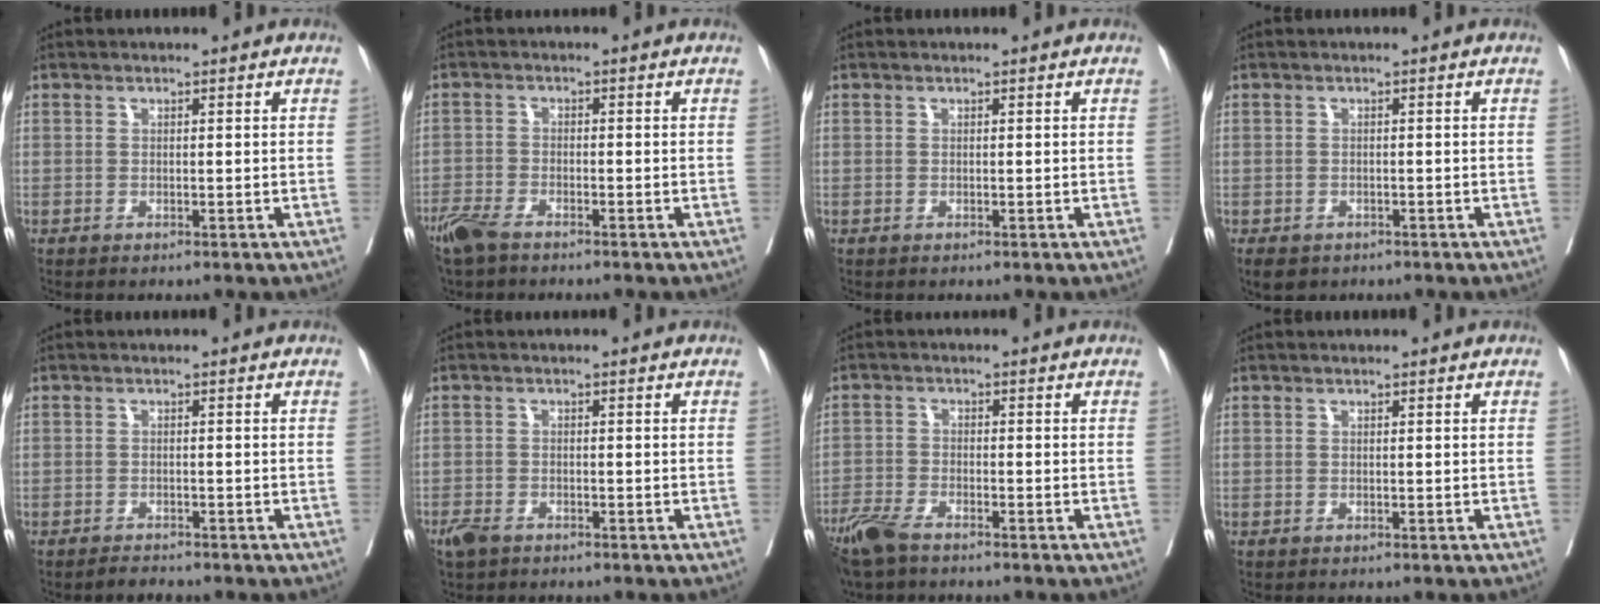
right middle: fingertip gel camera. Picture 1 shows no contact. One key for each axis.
{"total": 4.6, "fx": -3.7, "fy": 1.2, "fz": 2.4, "tx": -0.050, "ty": -0.008, "tz": -0.072}
{"total": 0.0}
{"total": 5.6, "fx": -3.7, "fy": 3.6, "fz": 2.1, "tx": -0.043, "ty": -0.005, "tz": -0.050}
{"total": 1.5, "fx": -1.4, "fy": 0.3, "fz": 0.3, "tx": -0.010, "ty": -0.005, "tz": -0.021}
{"total": 2.7, "fx": -2.0, "fy": 1.4, "fz": 1.1, "tx": -0.025, "ty": -0.002, "tz": -0.034}
{"total": 5.8, "fx": -4.7, "fy": 1.5, "fz": 3.1, "tx": -0.065, "ty": -0.012, "tz": -0.092}
{"total": 0.0}